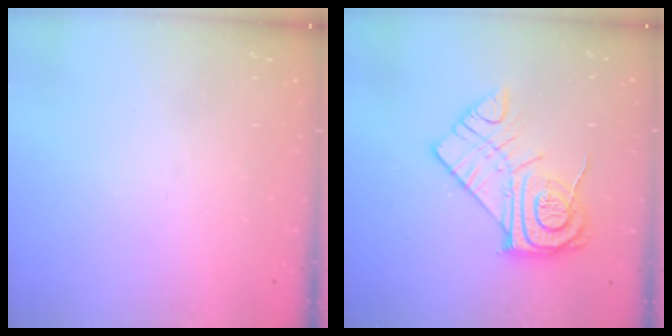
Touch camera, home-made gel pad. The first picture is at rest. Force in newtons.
{"total": 14.9, "press": 14.8, "slide": 1.2}